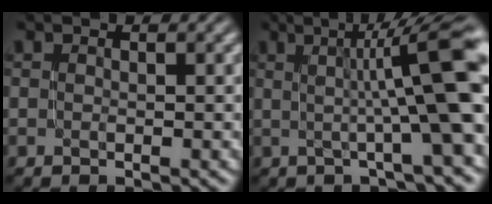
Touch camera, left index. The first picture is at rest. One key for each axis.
{"total": 8.7, "fx": 0.8, "fy": 1.5, "fz": 8.5, "tx": -0.103, "ty": 0.013, "tz": 0.009}